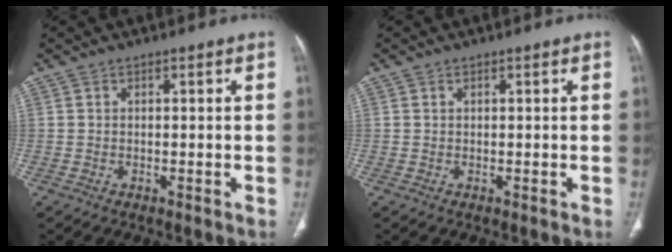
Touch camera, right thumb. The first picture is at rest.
{"total": 0.0}